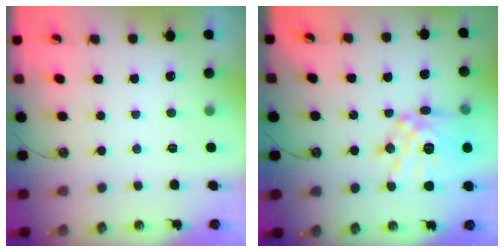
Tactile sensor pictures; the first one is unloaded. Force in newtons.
{"total": 16.5, "press": 16.5, "slide": 1.6}